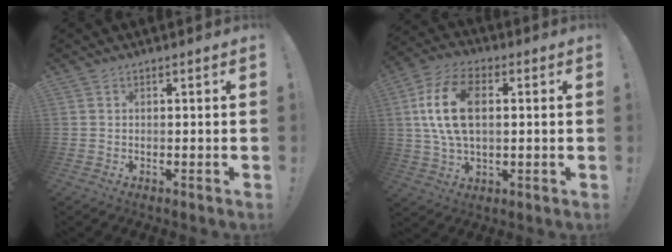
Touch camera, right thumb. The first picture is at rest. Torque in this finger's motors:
{"motor_torque": [1.22, 1.31, 0.31, 0.13, 0.19]}